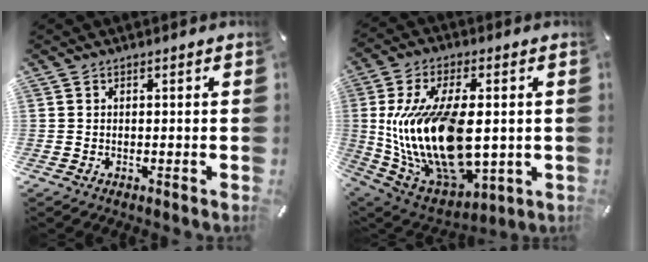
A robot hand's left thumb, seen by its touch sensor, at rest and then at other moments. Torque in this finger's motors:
{"motor_torque": [2.51, 2.51, 2.77, 0.00, 1.05]}